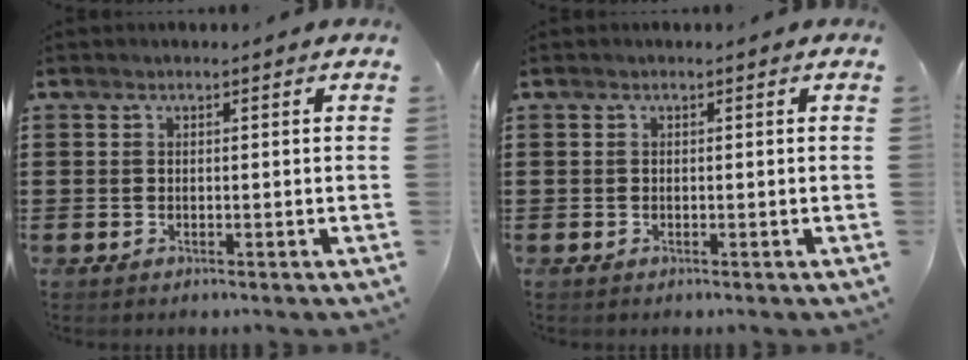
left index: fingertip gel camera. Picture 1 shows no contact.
{"total": 0.0}